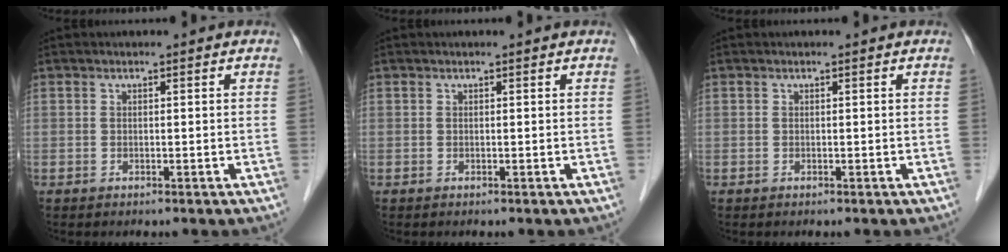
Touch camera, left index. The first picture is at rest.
{"total": 0.0}
{"total": 0.0}